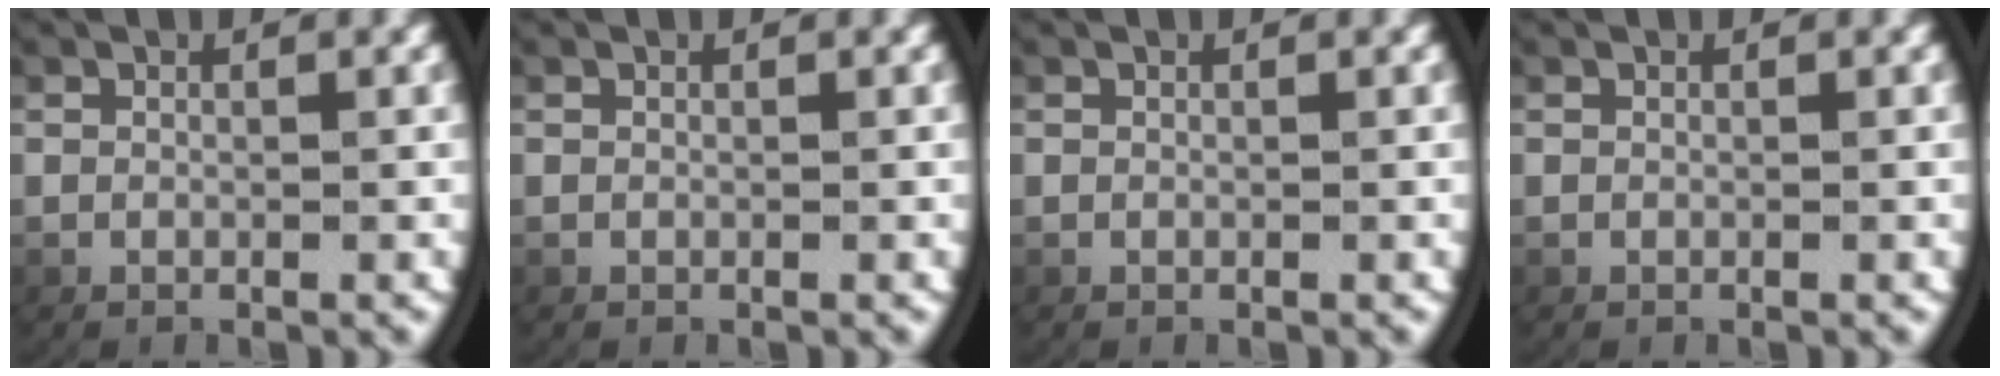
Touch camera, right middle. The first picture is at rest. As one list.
[{"total": 0.0}, {"total": 0.0}, {"total": 0.0}]